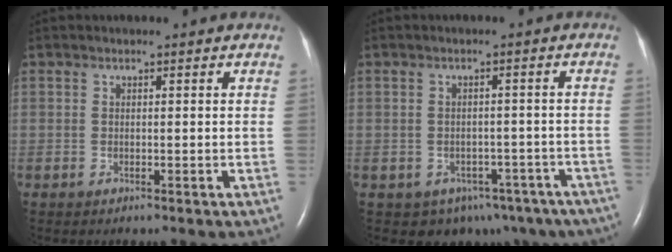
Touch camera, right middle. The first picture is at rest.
{"total": 11.7, "force": [-7.7, 8.0, 3.7], "torque": [-0.050, 0.009, -0.080]}